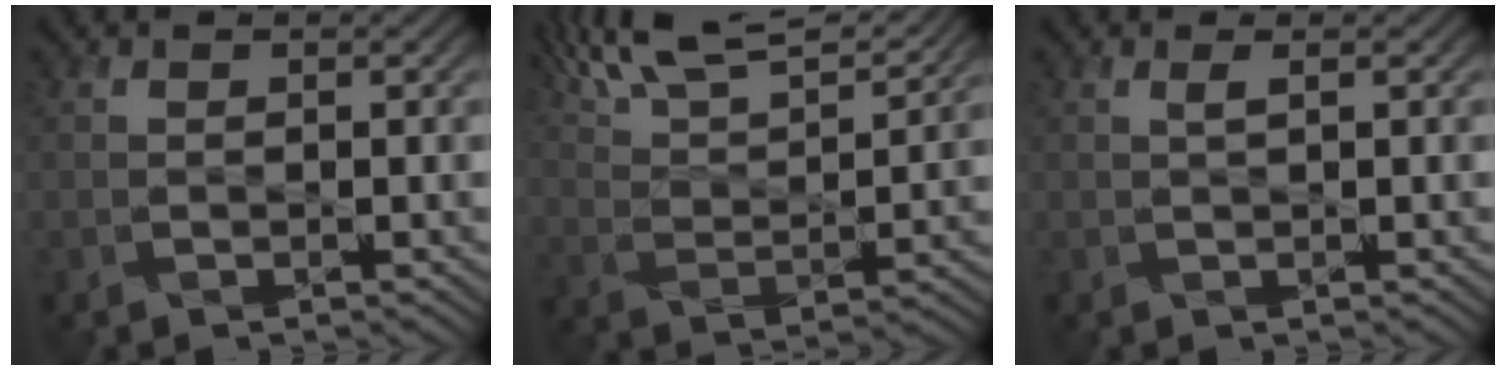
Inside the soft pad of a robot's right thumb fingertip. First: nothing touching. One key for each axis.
{"total": 14.3, "fx": 11.1, "fy": 3.8, "fz": 8.3, "tx": -0.172, "ty": 0.014, "tz": 0.170}
{"total": 0.9, "fx": 0.4, "fy": 0.1, "fz": 0.8, "tx": -0.019, "ty": 0.004, "tz": 0.006}